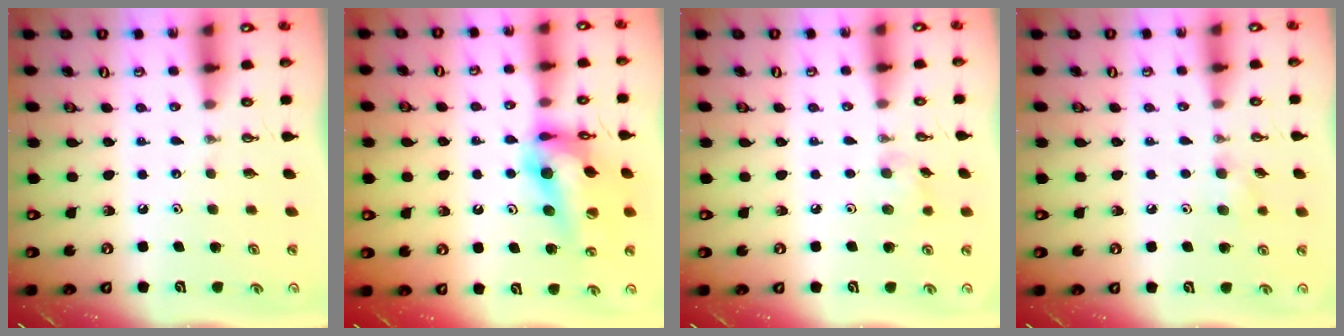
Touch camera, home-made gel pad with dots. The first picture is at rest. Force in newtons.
{"total": 16.8, "press": 16.7, "slide": 1.8}
{"total": 7.1, "press": 6.8, "slide": 2.2}
{"total": 6.4, "press": 6.2, "slide": 1.4}